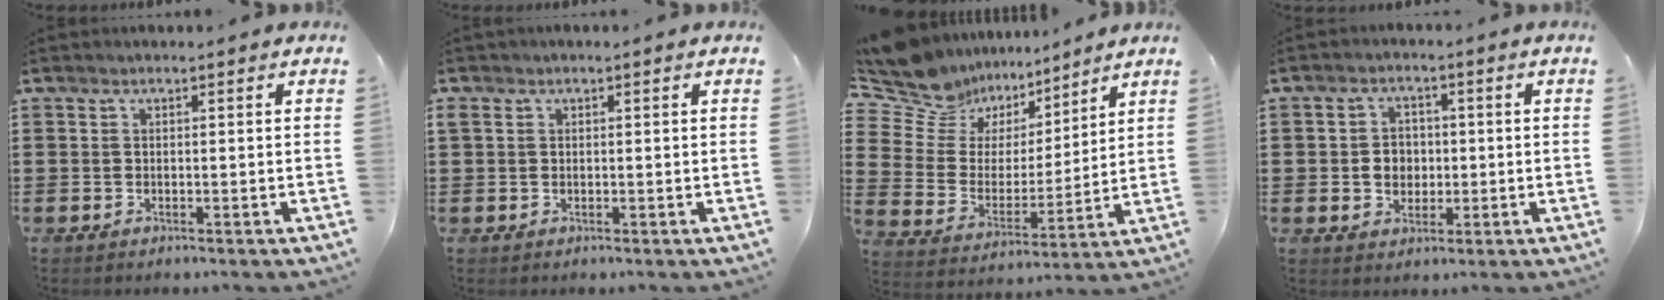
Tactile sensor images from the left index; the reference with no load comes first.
{"total": 0.8, "force": [0.1, 0.6, 0.6], "torque": [-0.013, 0.006, 0.001]}
{"total": 9.7, "force": [8.7, 4.4, 0.7], "torque": [-0.080, -0.064, 0.163]}
{"total": 3.8, "force": [-0.3, 3.4, 1.8], "torque": [-0.038, 0.005, -0.012]}